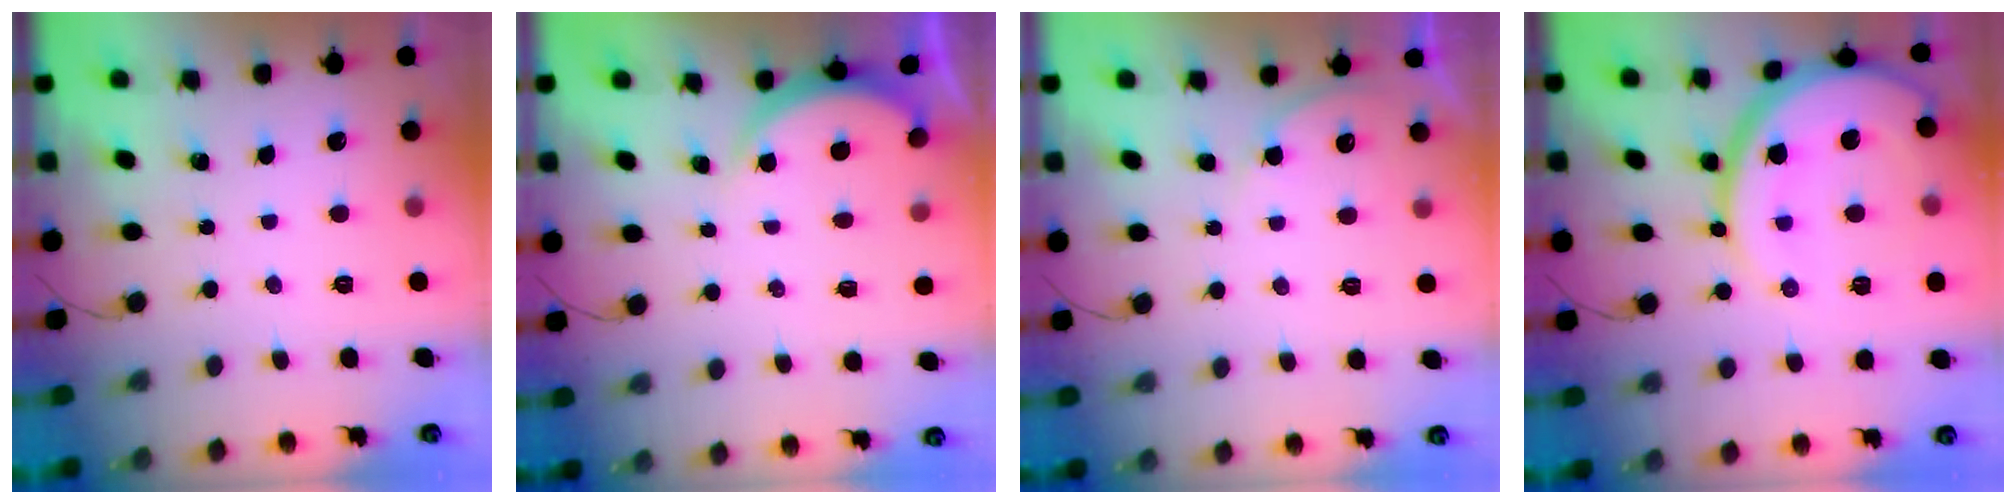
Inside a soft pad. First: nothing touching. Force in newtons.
{"total": 2.5, "press": 2.5, "slide": 0.5}
{"total": 5.0, "press": 4.6, "slide": 1.8}
{"total": 18.7, "press": 18.6, "slide": 2.1}